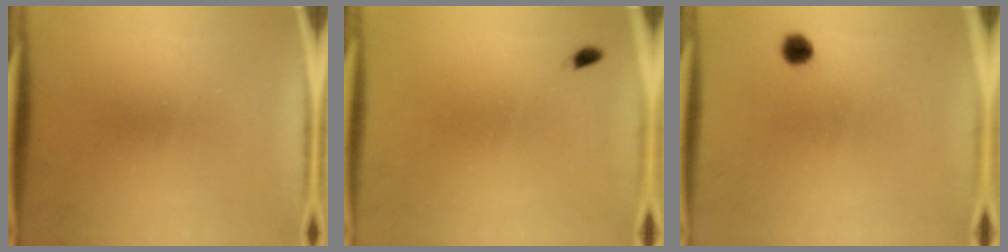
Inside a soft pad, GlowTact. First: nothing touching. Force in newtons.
{"total": 0.7}
{"total": 2.3}